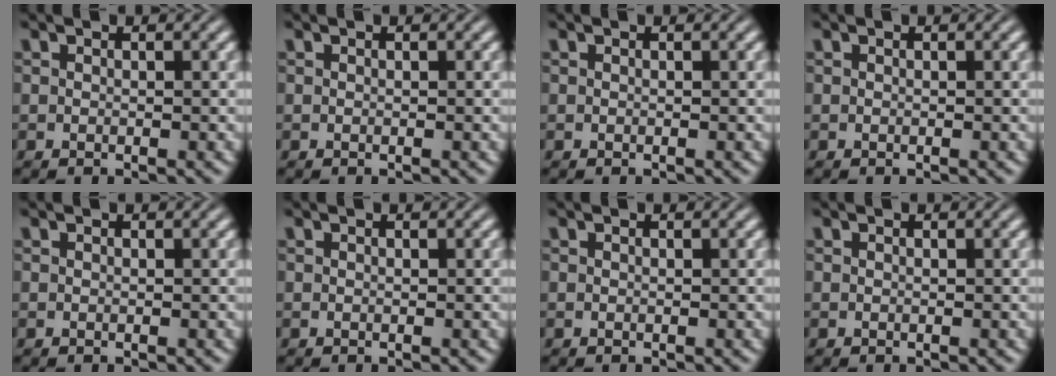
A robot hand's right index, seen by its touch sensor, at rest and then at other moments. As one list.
[{"total": 0.0}, {"total": 0.0}, {"total": 0.0}, {"total": 0.0}, {"total": 0.0}, {"total": 0.0}, {"total": 0.0}]